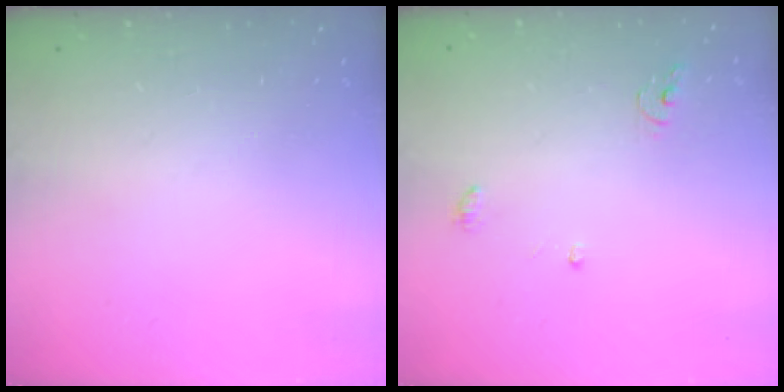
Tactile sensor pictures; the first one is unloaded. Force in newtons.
{"total": 3.9, "press": 3.9, "slide": 0.2}